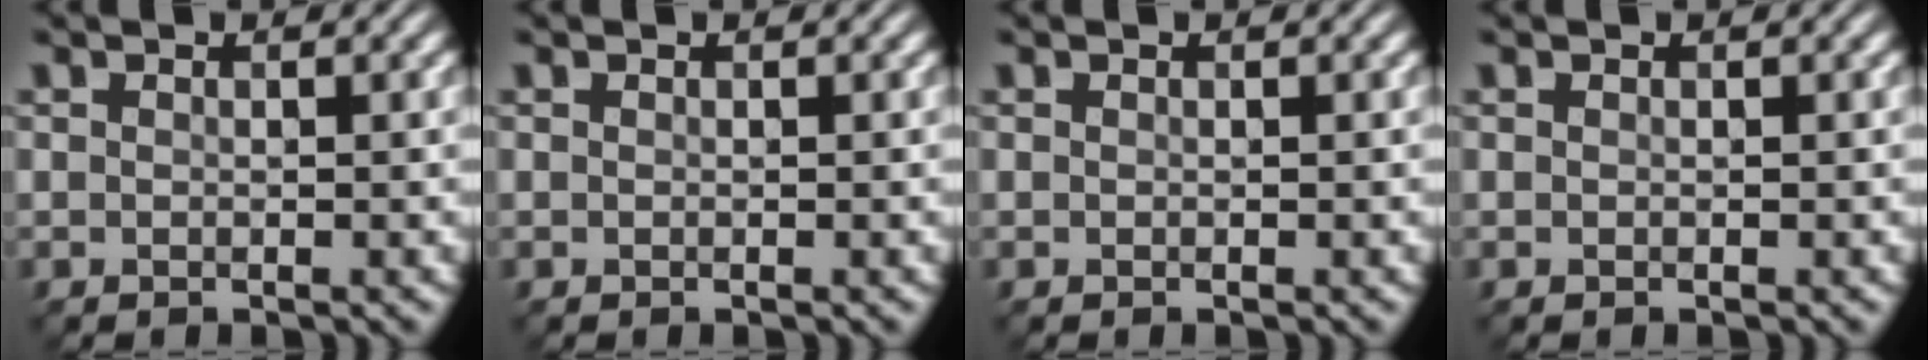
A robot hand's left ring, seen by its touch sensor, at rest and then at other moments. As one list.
[{"total": 0.0}, {"total": 0.0}, {"total": 0.0}]